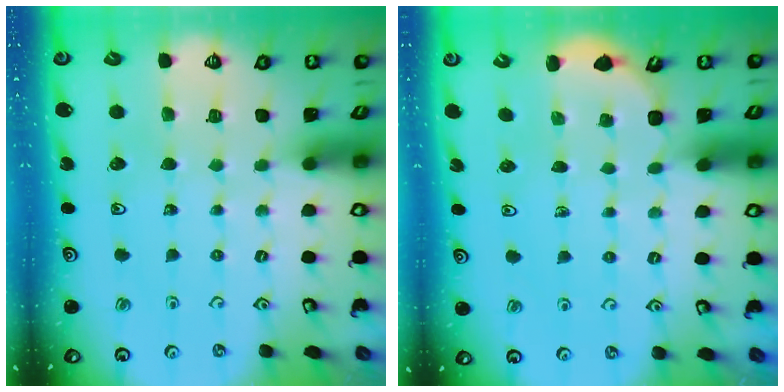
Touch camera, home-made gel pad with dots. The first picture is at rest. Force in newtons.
{"total": 2.3, "press": 1.8, "slide": 1.4}